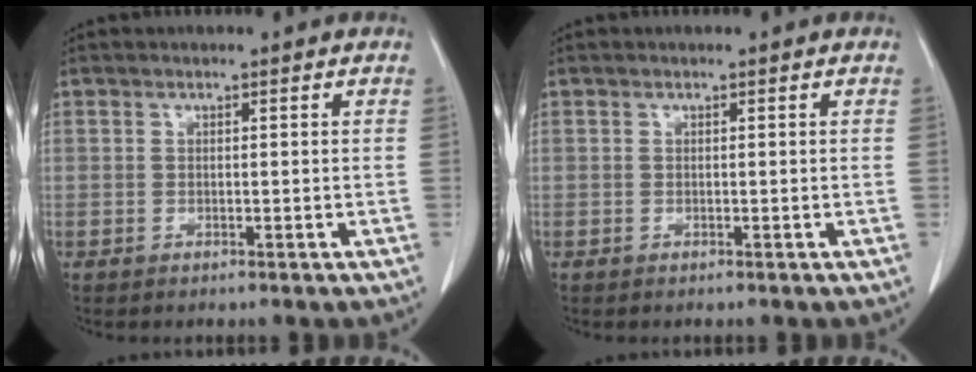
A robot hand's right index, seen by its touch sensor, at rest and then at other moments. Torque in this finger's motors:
{"motor_torque": [0.00, 0.00, 0.00, 0.00]}